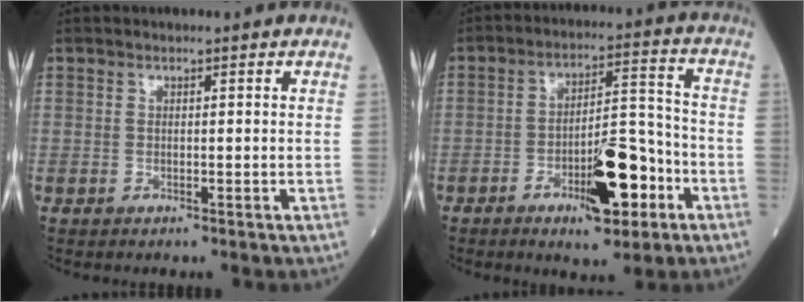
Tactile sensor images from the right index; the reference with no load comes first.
{"total": 11.2, "force": [-4.9, 3.2, 9.5], "torque": [-0.150, 0.012, -0.072]}